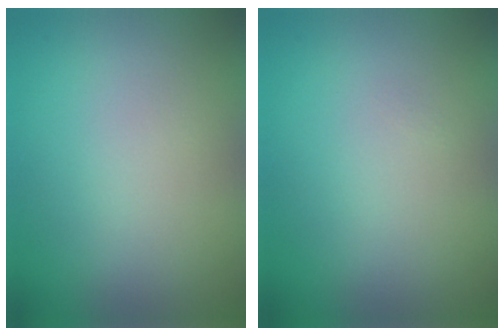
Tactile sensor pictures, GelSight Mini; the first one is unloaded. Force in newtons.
{"total": 0.0}